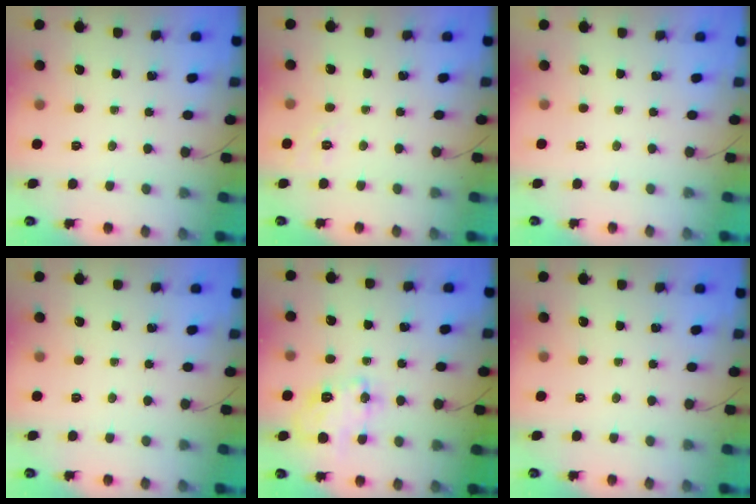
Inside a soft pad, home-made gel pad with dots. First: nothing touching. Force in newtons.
{"total": 1.8, "press": 0.3, "slide": 1.8}
{"total": 2.5, "press": 2.4, "slide": 0.5}
{"total": 0.0}
{"total": 11.9, "press": 11.8, "slide": 0.9}
{"total": 0.0}